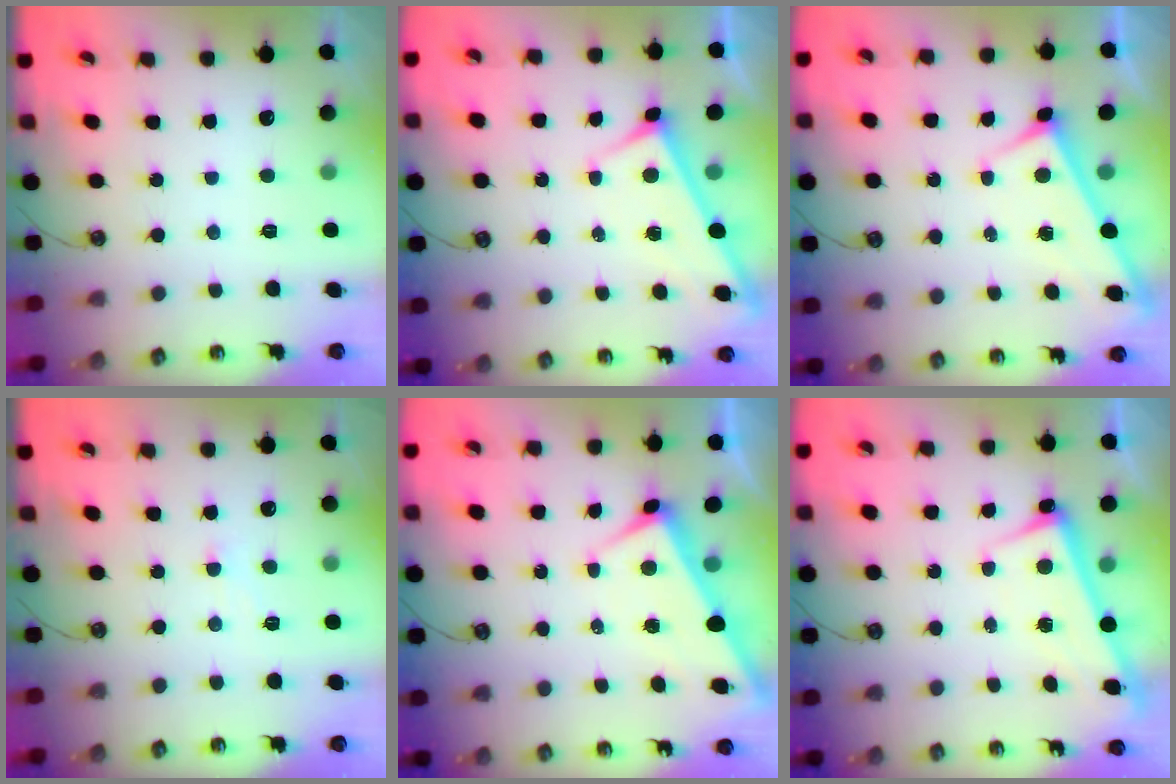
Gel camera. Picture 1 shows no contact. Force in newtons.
{"total": 2.9, "press": 2.9, "slide": 0.3}
{"total": 2.9, "press": 2.9, "slide": 0.3}
{"total": 2.0, "press": 2.0, "slide": 0.2}
{"total": 2.8, "press": 2.7, "slide": 0.6}
{"total": 2.7, "press": 2.7, "slide": 0.4}